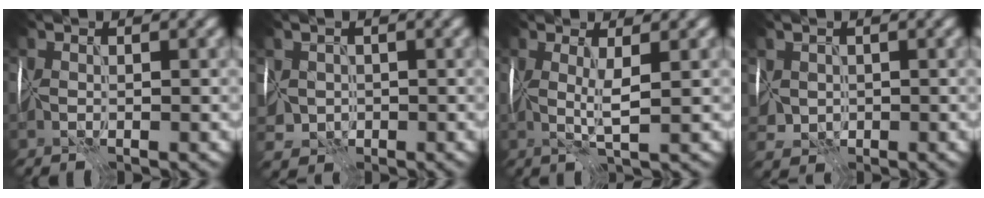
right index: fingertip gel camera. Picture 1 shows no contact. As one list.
[{"total": 2.5, "force": [0.1, 2.3, 0.9], "torque": [-0.017, 0.002, 0.003]}, {"total": 2.2, "force": [0.5, 0.2, 2.2], "torque": [-0.045, -0.005, 0.010]}, {"total": 2.2, "force": [0.5, 2.0, 0.8], "torque": [-0.018, 0.000, 0.013]}]